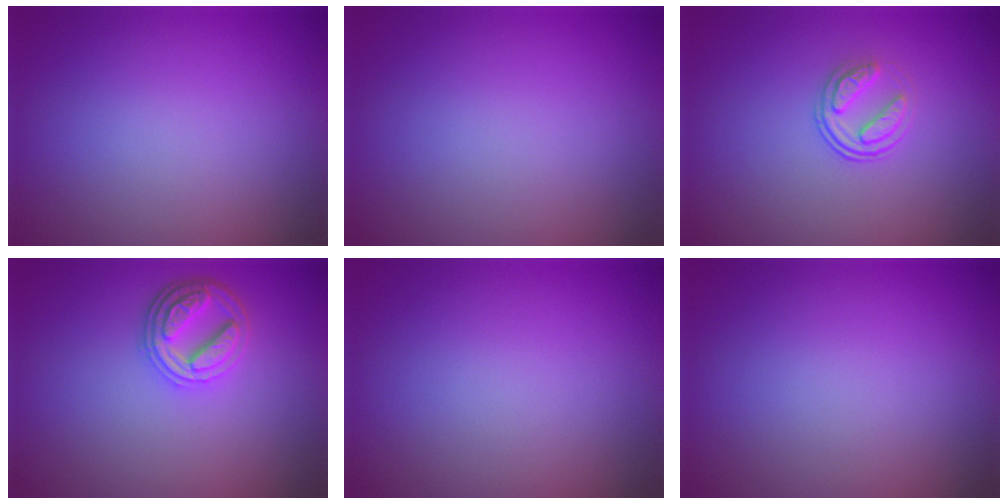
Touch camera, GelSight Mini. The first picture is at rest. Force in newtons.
{"total": 0.0}
{"total": 2.3, "press": 1.7, "slide": 1.6}
{"total": 3.5, "press": 3.1, "slide": 1.6}
{"total": 0.0}
{"total": 0.0}